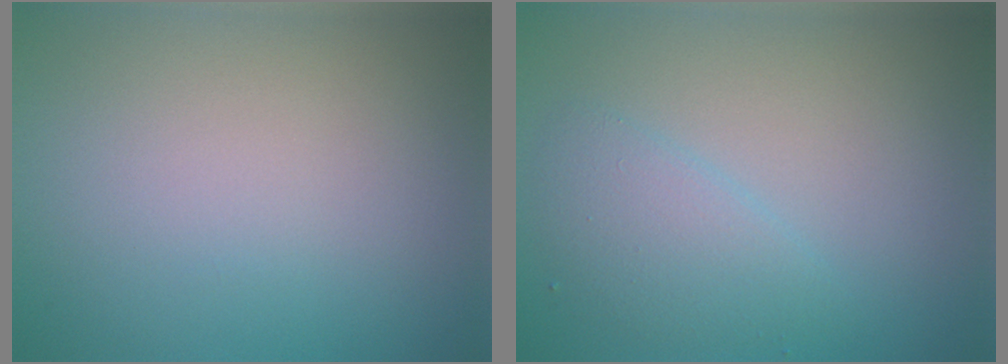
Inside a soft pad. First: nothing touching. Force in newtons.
{"total": 2.5, "press": 2.5, "slide": 0.1}